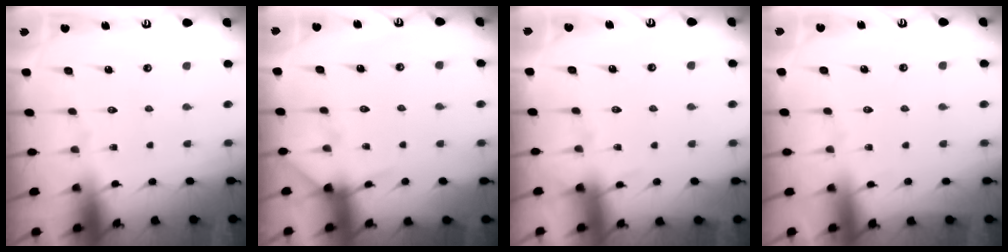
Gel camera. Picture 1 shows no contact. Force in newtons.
{"total": 4.4, "press": 4.3, "slide": 0.7}
{"total": 3.8, "press": 3.7, "slide": 0.6}
{"total": 2.6, "press": 2.6, "slide": 0.4}